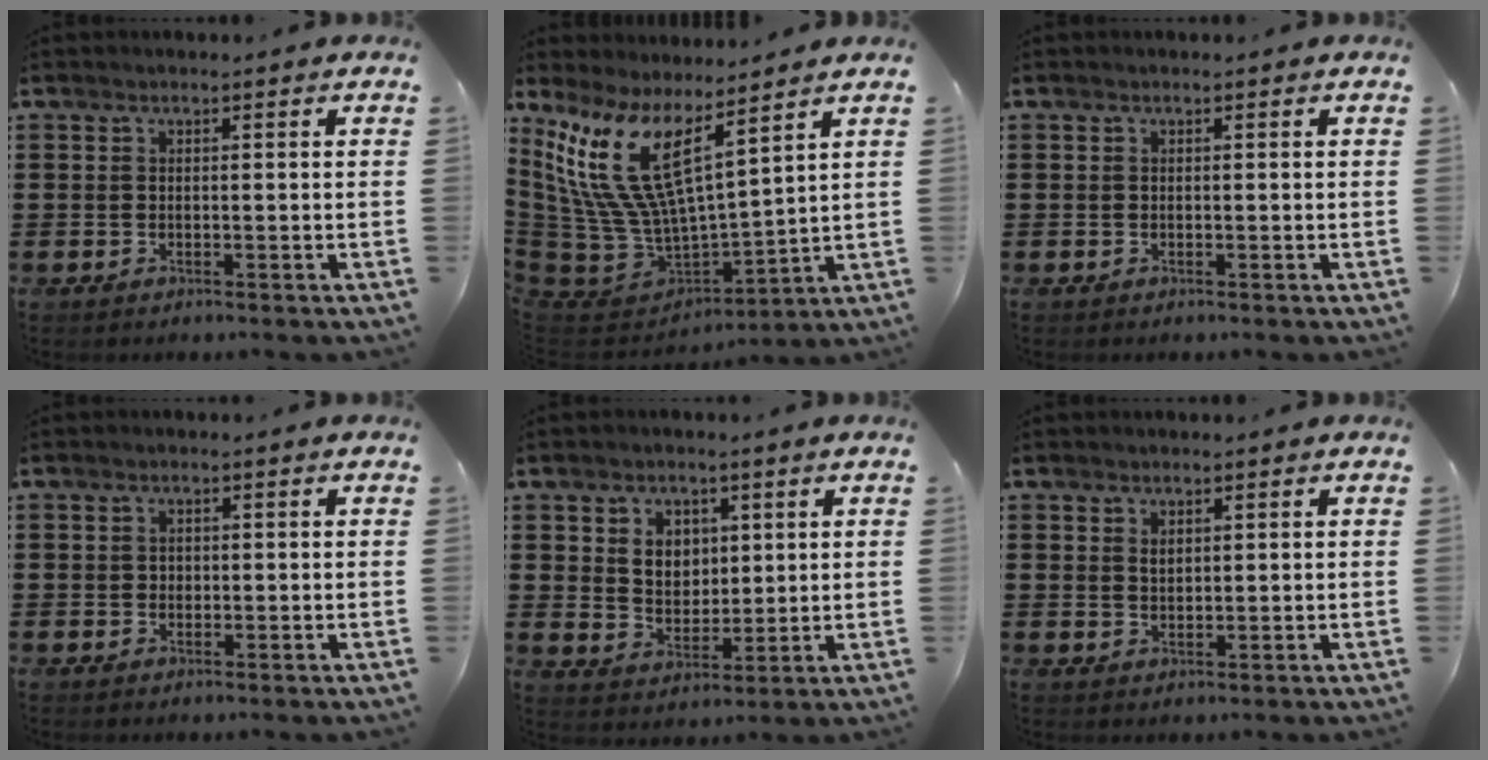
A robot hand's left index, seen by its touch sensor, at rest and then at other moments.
{"total": 14.4, "force": [6.7, 6.0, 11.2], "torque": [-0.275, -0.046, 0.117]}
{"total": 0.0}
{"total": 0.9, "force": [0.1, 0.8, 0.3], "torque": [-0.010, 0.006, 0.001]}
{"total": 4.5, "force": [1.8, 3.7, 1.8], "torque": [-0.045, 0.008, 0.030]}
{"total": 1.1, "force": [0.7, 0.7, 0.5], "torque": [-0.014, 0.003, 0.014]}